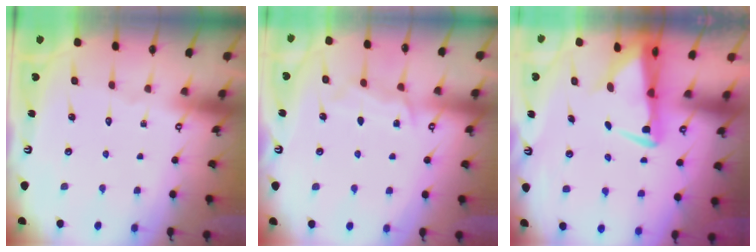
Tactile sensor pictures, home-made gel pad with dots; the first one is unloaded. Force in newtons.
{"total": 6.6, "press": 6.5, "slide": 0.6}
{"total": 3.9, "press": 3.9, "slide": 0.7}